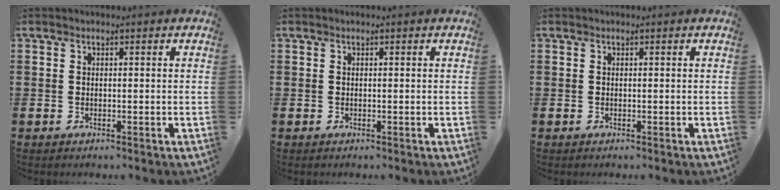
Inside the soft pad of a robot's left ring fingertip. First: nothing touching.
{"total": 0.0}
{"total": 0.0}